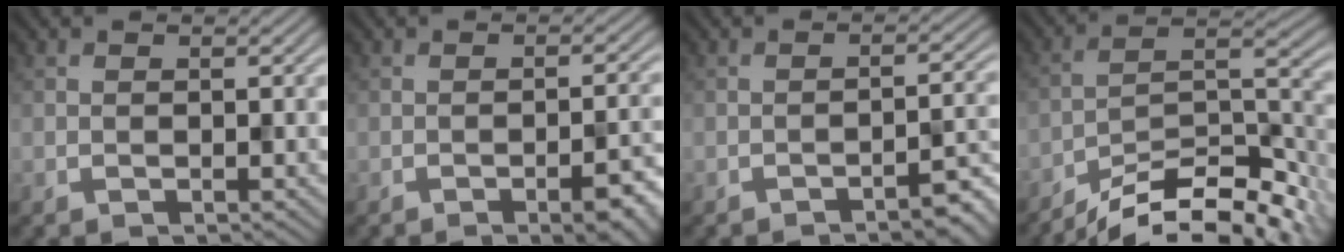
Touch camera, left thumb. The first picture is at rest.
{"total": 4.6, "force": [-2.4, 1.0, 3.8], "torque": [-0.053, 0.002, -0.033]}
{"total": 3.9, "force": [-2.8, 0.6, 2.6], "torque": [-0.031, 0.011, -0.044]}
{"total": 14.3, "force": [-11.8, 2.9, 7.5], "torque": [-0.132, 0.005, -0.197]}